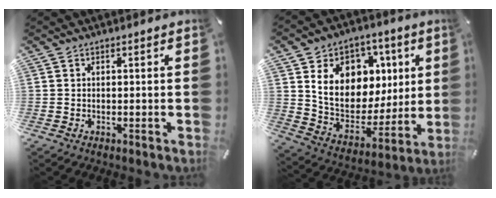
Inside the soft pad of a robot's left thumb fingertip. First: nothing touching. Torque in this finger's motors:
{"motor_torque": [0.80, 1.22, 2.24, -0.53, 0.50]}